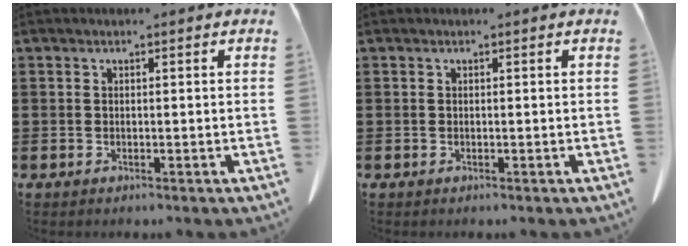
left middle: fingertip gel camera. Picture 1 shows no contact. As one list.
[{"total": 0.0}]